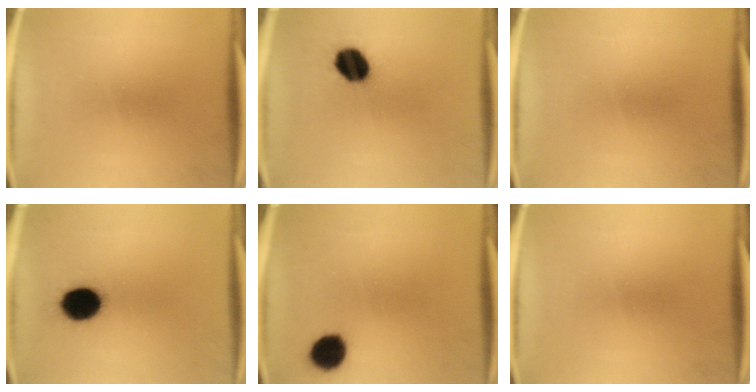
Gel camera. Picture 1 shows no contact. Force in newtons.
{"total": 9.8}
{"total": 0.0}
{"total": 11.6}
{"total": 6.9}
{"total": 0.0}